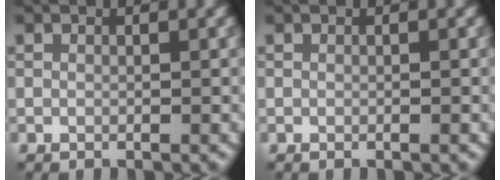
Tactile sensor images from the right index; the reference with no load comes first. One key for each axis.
{"total": 0.0}